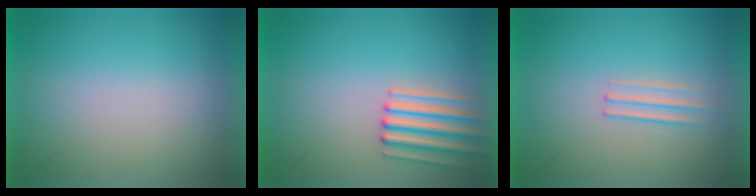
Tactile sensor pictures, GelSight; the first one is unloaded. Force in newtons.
{"total": 2.8}
{"total": 1.3}